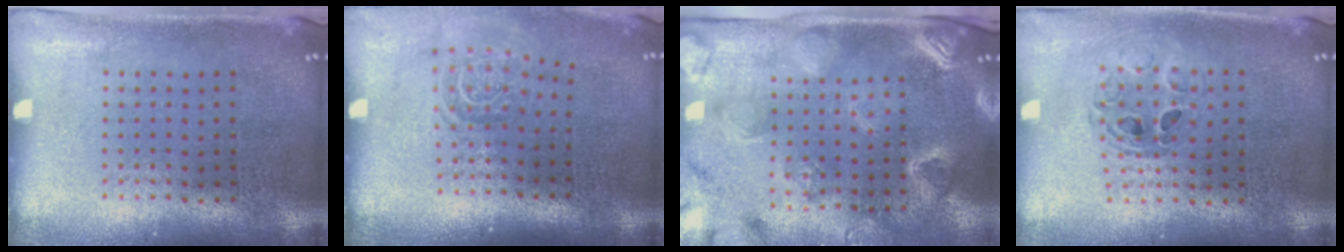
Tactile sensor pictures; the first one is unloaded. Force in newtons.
{"total": 1.5, "press": 1.1, "slide": 1.0}
{"total": 3.6, "press": 3.1, "slide": 1.8}
{"total": 0.8, "press": 0.7, "slide": 0.2}